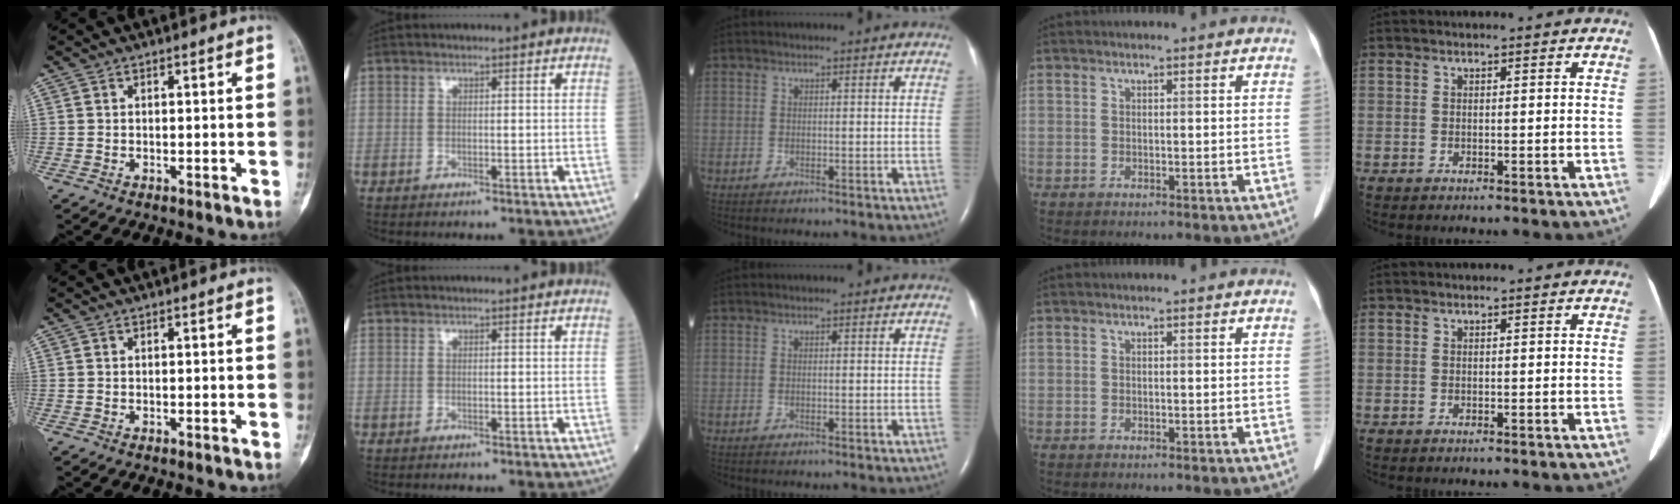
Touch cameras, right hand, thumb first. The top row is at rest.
{}